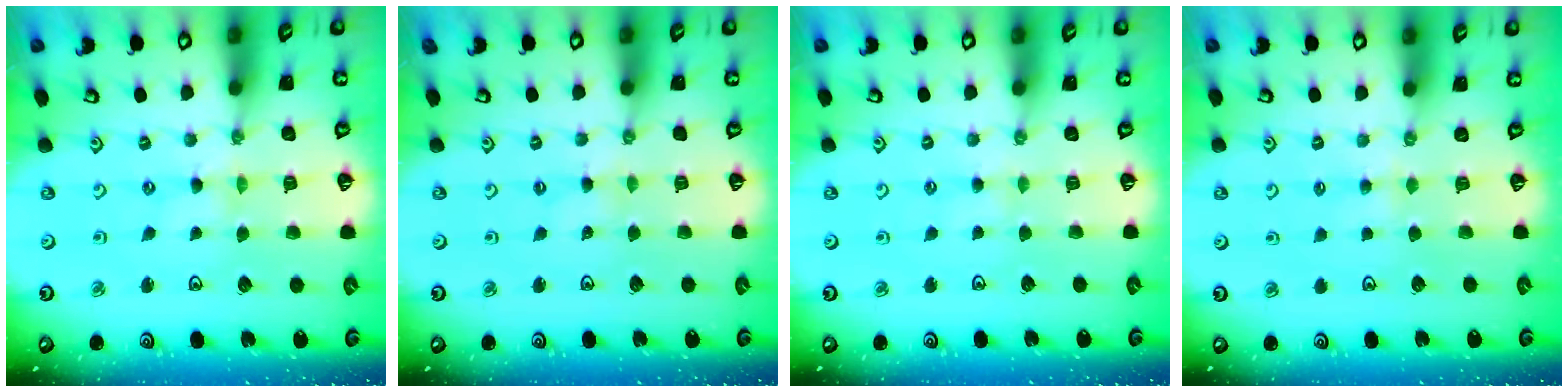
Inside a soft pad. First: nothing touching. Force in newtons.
{"total": 1.0, "press": 0.9, "slide": 0.2}
{"total": 2.1, "press": 2.0, "slide": 0.4}
{"total": 2.4, "press": 2.4, "slide": 0.4}